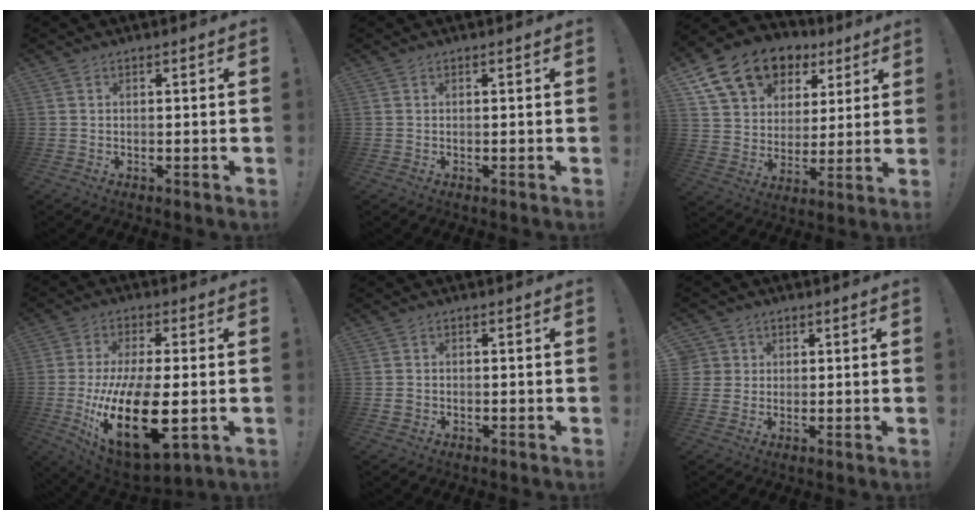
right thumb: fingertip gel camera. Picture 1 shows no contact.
{"total": 0.0}
{"total": 17.8, "force": [10.4, 11.8, 8.2], "torque": [-0.134, -0.053, 0.197]}
{"total": 23.2, "force": [-4.0, 10.2, 20.5], "torque": [-0.385, -0.007, -0.051]}
{"total": 1.8, "force": [-0.5, 1.6, 0.8], "torque": [-0.019, 0.006, -0.008]}
{"total": 3.8, "force": [1.1, 3.6, 0.6], "torque": [-0.023, 0.005, 0.024]}